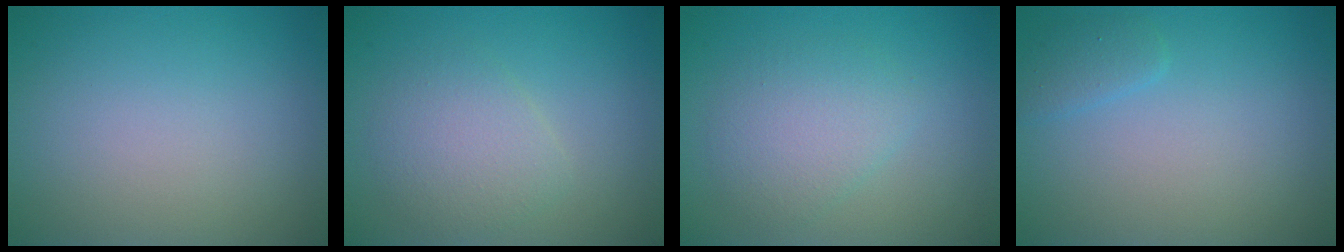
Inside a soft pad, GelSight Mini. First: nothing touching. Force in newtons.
{"total": 3.0, "press": 3.0, "slide": 0.0}
{"total": 3.1, "press": 3.1, "slide": 0.1}
{"total": 1.3, "press": 1.3, "slide": 0.2}